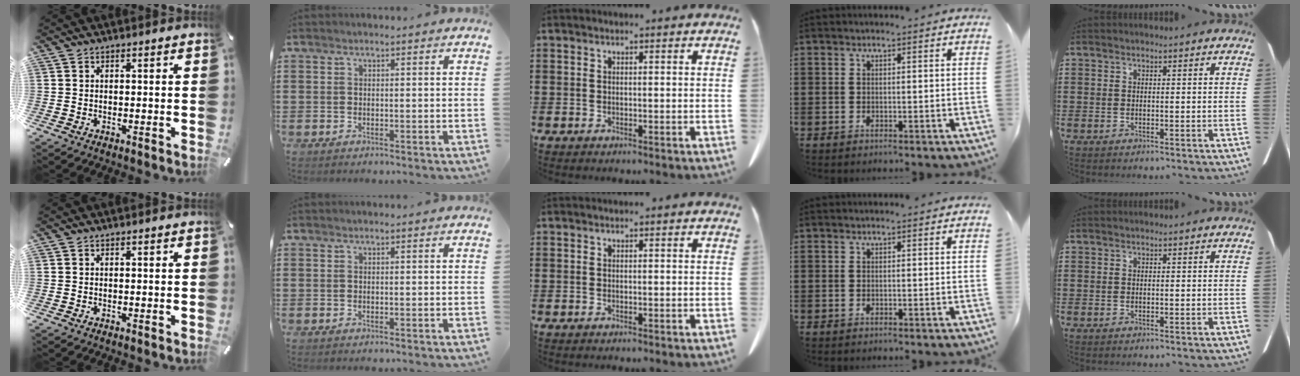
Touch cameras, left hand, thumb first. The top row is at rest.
{}